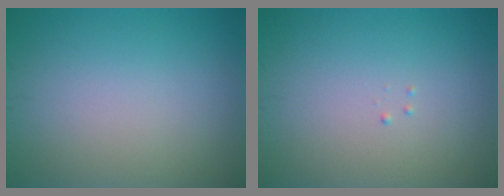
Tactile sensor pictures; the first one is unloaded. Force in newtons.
{"total": 0.0}